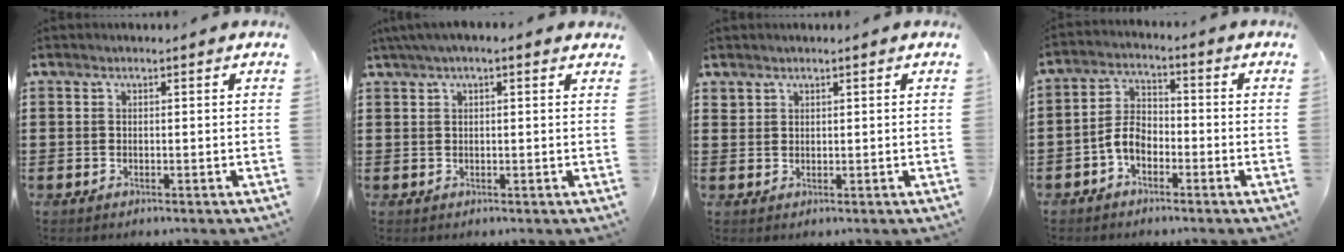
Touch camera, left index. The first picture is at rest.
{"total": 1.9, "force": [1.1, 0.3, 1.5], "torque": [-0.032, 0.005, 0.019]}
{"total": 1.3, "force": [1.1, 0.7, 0.0], "torque": [-0.004, 0.002, 0.023]}
{"total": 4.8, "force": [-2.7, 2.8, 2.9], "torque": [-0.074, 0.007, -0.060]}